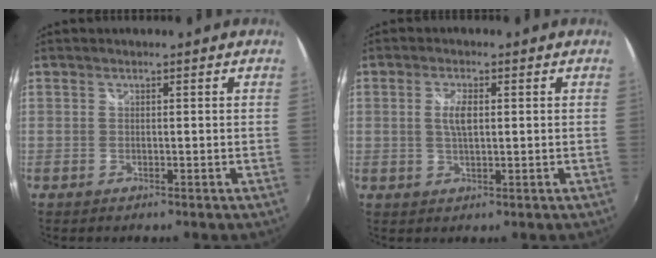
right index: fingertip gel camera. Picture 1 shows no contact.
{"total": 3.5, "force": [0.5, 1.2, 3.2], "torque": [-0.060, 0.000, 0.009]}